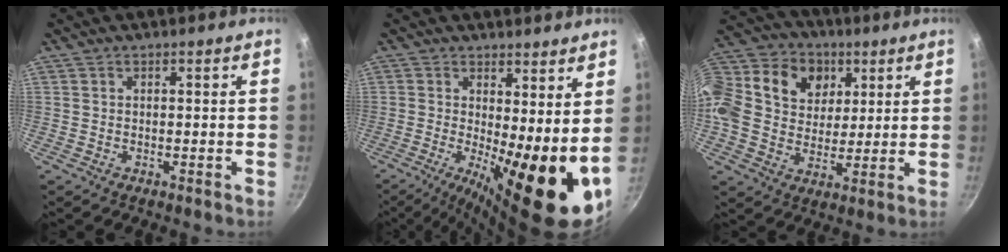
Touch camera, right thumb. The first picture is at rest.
{"total": 14.2, "force": [-0.2, 4.4, 13.5], "torque": [-0.182, -0.015, 0.001]}
{"total": 23.4, "force": [6.4, 18.4, 12.9], "torque": [-0.272, 0.032, 0.102]}